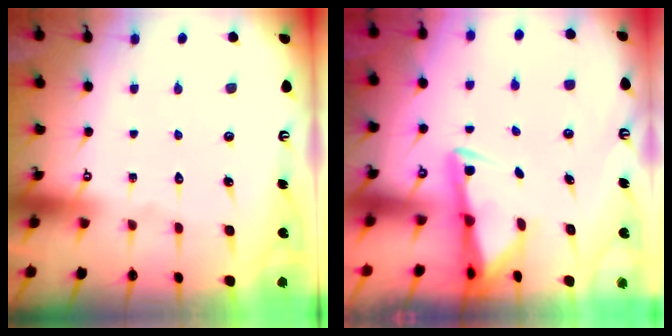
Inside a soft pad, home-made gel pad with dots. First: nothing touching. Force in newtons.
{"total": 2.8, "press": 2.8, "slide": 0.5}